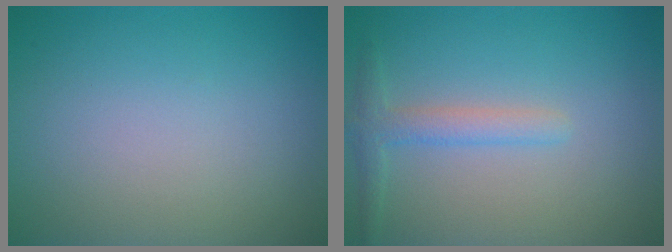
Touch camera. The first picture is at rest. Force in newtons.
{"total": 2.1, "press": 2.1, "slide": 0.1}